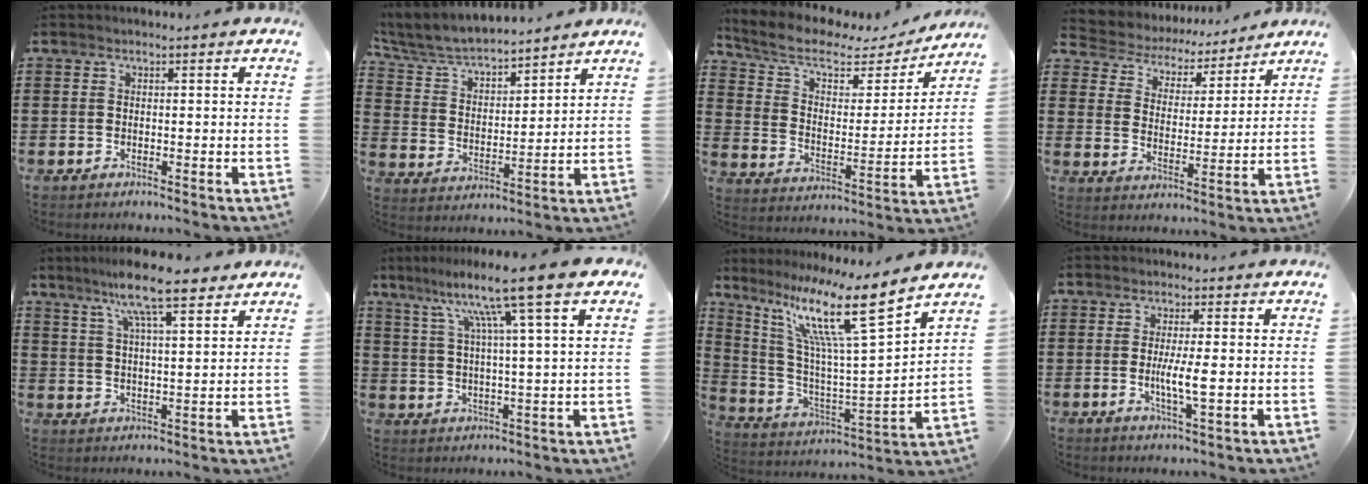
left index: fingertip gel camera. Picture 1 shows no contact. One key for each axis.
{"total": 6.2, "fx": 5.8, "fy": 1.0, "fz": 2.0, "tx": -0.066, "ty": -0.034, "tz": 0.096}
{"total": 7.3, "fx": 5.2, "fy": 3.3, "fz": 4.0, "tx": -0.102, "ty": -0.022, "tz": 0.086}
{"total": 4.5, "fx": 4.3, "fy": 1.2, "fz": 0.0, "tx": -0.031, "ty": -0.032, "tz": 0.069}
{"total": 10.6, "fx": 8.0, "fy": 1.4, "fz": 6.9, "tx": -0.144, "ty": -0.017, "tz": 0.140}
{"total": 11.6, "fx": 7.5, "fy": -0.4, "fz": 8.8, "tx": -0.177, "ty": -0.026, "tz": 0.115}
{"total": 14.7, "fx": 9.3, "fy": 0.5, "fz": 11.3, "tx": -0.244, "ty": -0.052, "tz": 0.145}
{"total": 4.6, "fx": -0.2, "fy": 0.5, "fz": 4.6, "tx": -0.088, "ty": -0.006, "tz": -0.007}